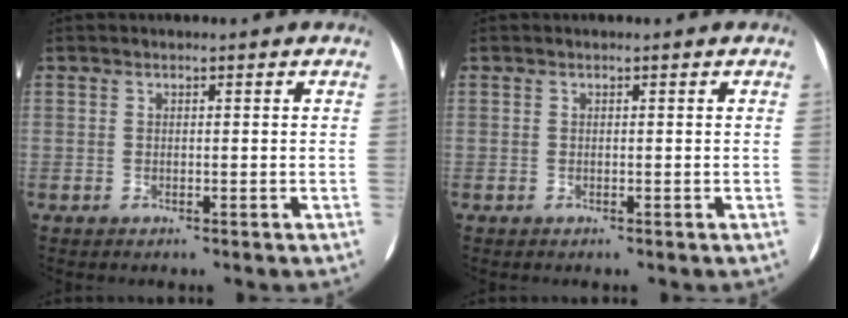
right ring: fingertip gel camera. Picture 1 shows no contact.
{"total": 0.0}